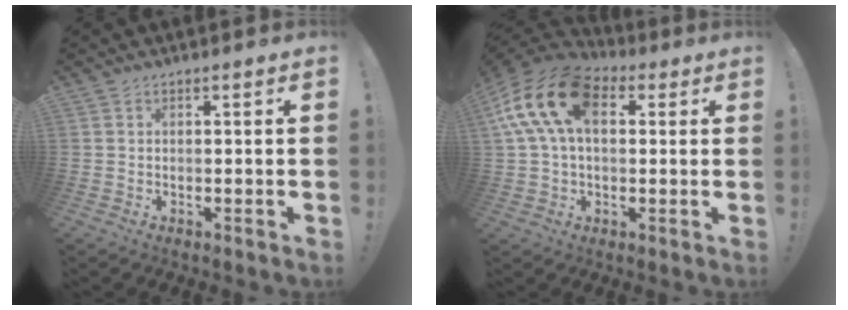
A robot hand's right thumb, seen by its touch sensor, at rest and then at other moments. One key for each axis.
{"total": 18.7, "fx": 5.2, "fy": 11.4, "fz": 13.9, "tx": -0.264, "ty": 0.001, "tz": 0.089}